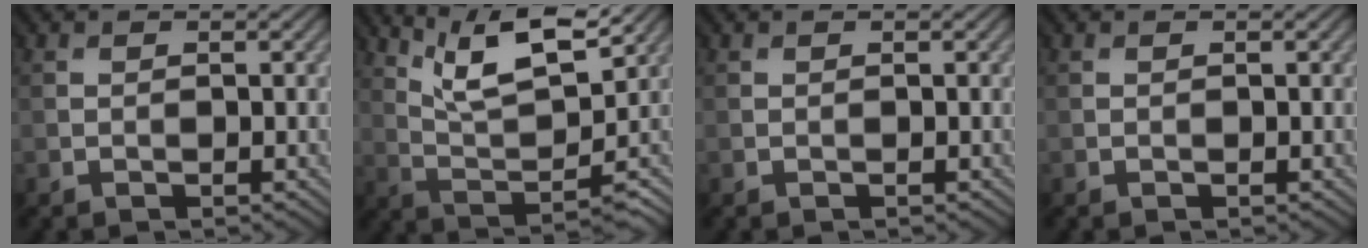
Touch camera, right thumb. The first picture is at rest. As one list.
[{"total": 10.8, "force": [7.9, 2.8, 6.9], "torque": [-0.126, 0.013, 0.124]}, {"total": 0.0}, {"total": 0.0}]